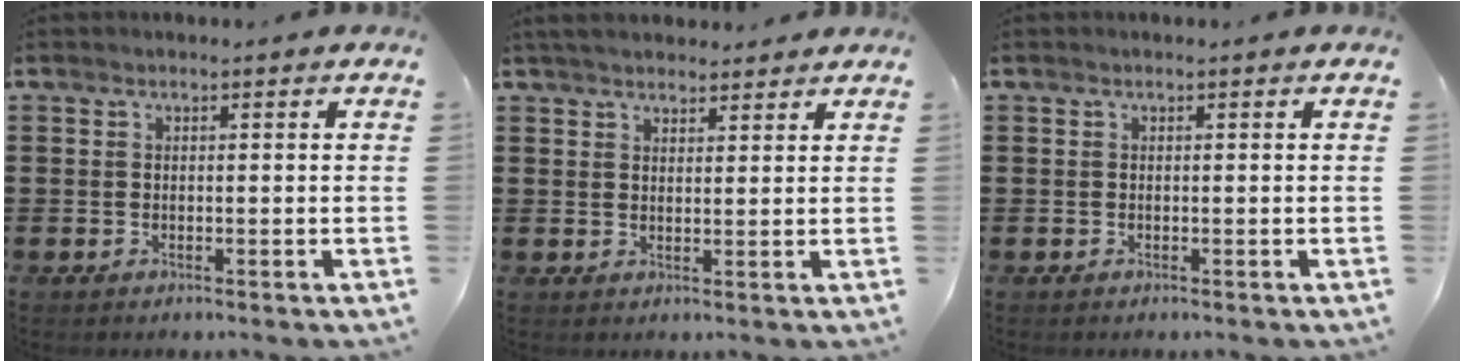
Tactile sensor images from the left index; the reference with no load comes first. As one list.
[{"total": 3.0, "force": [2.9, 0.6, 0.7], "torque": [-0.021, 0.000, 0.056]}, {"total": 0.0}]